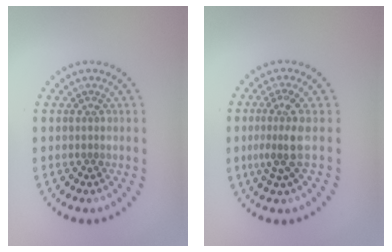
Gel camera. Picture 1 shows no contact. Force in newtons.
{"total": 2.8, "press": 2.1, "slide": 1.8}